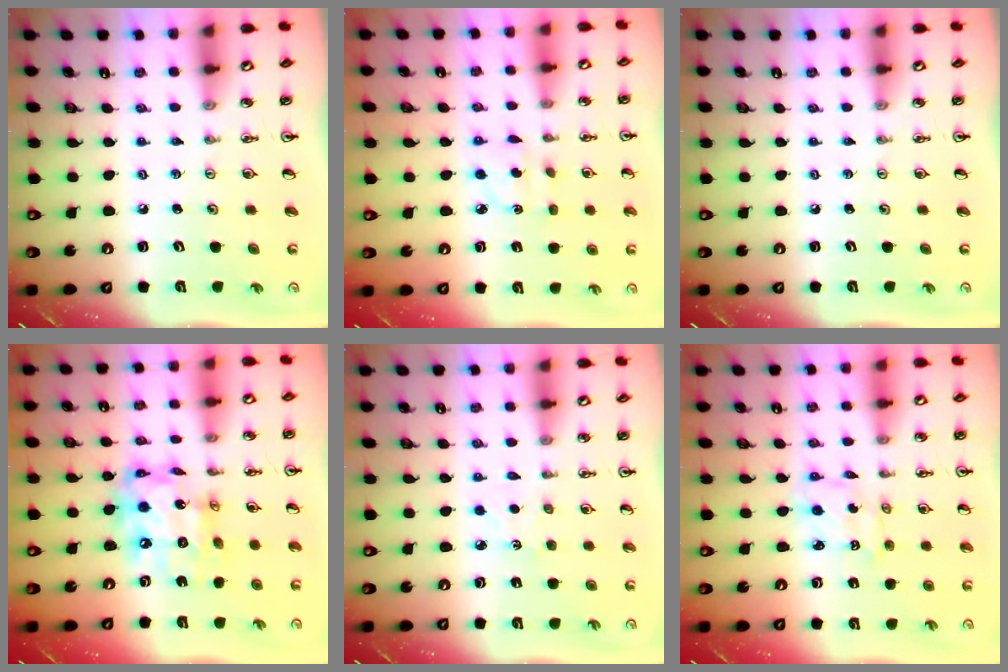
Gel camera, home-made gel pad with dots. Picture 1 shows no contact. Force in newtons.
{"total": 2.2, "press": 2.2, "slide": 0.2}
{"total": 0.0}
{"total": 16.0, "press": 16.0, "slide": 1.3}
{"total": 3.2, "press": 3.2, "slide": 0.3}
{"total": 1.7, "press": 1.7, "slide": 0.0}